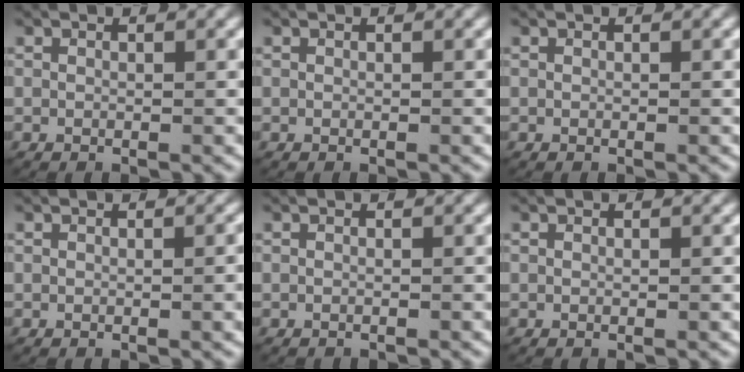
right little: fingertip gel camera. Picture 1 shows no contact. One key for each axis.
{"total": 0.0}
{"total": 0.0}
{"total": 0.6, "fx": -0.1, "fy": 0.0, "fz": 0.6, "tx": -0.006, "ty": 0.003, "tz": -0.002}
{"total": 0.0}
{"total": 0.0}